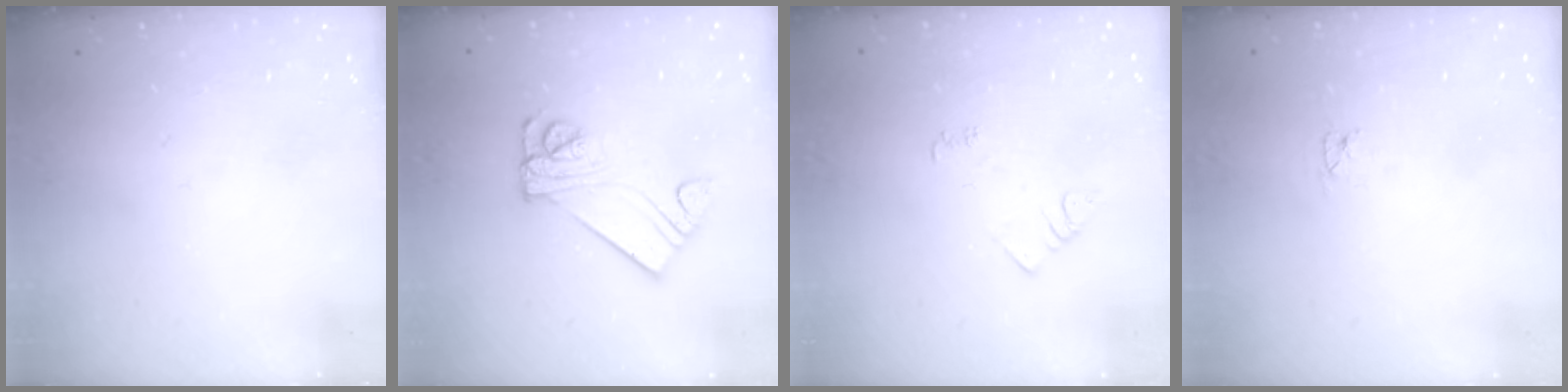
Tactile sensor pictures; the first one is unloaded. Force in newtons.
{"total": 9.3, "press": 9.3, "slide": 0.9}
{"total": 3.8, "press": 3.7, "slide": 0.5}
{"total": 2.6, "press": 2.6, "slide": 0.3}